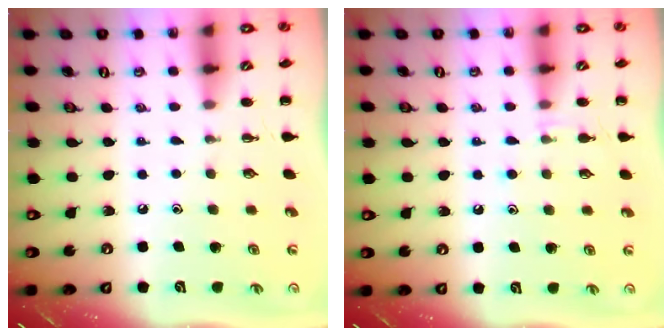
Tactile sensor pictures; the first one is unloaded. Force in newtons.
{"total": 6.2, "press": 5.9, "slide": 2.0}